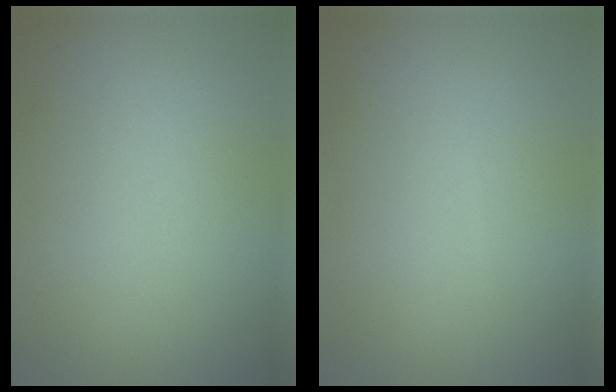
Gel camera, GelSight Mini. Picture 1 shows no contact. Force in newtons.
{"total": 0.0}